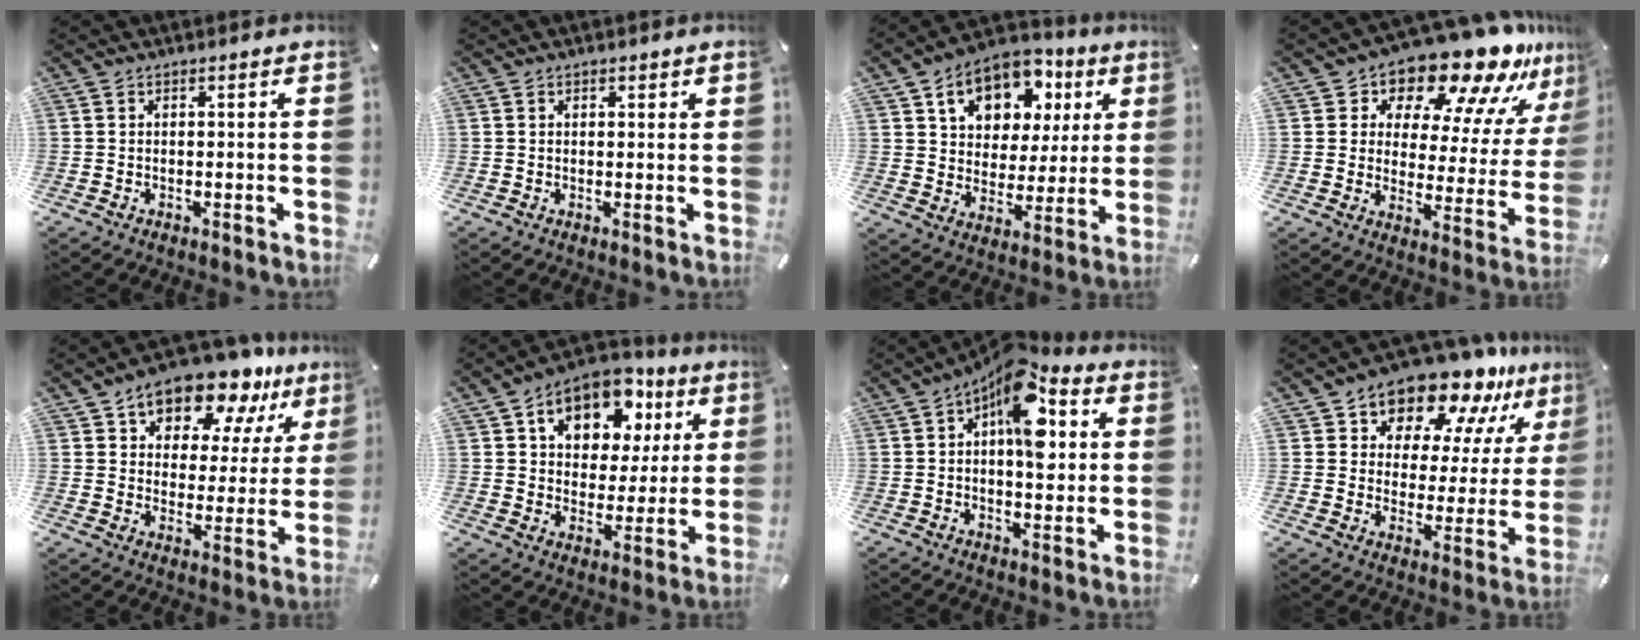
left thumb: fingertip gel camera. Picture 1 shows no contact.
{"total": 0.9, "force": [0.5, 0.6, 0.4], "torque": [-0.010, 0.003, 0.008]}
{"total": 13.1, "force": [6.6, 9.7, 5.7], "torque": [-0.097, -0.030, 0.120]}
{"total": 16.6, "force": [14.1, 5.9, 6.5], "torque": [-0.098, -0.129, 0.236]}
{"total": 14.7, "force": [12.1, 6.8, 5.0], "torque": [-0.086, -0.096, 0.213]}
{"total": 13.9, "force": [7.1, 9.6, 7.2], "torque": [-0.117, -0.034, 0.124]}
{"total": 14.1, "force": [4.7, 7.4, 11.0], "torque": [-0.136, -0.035, 0.078]}
{"total": 15.0, "force": [13.7, 5.4, 3.0], "torque": [-0.058, -0.131, 0.240]}